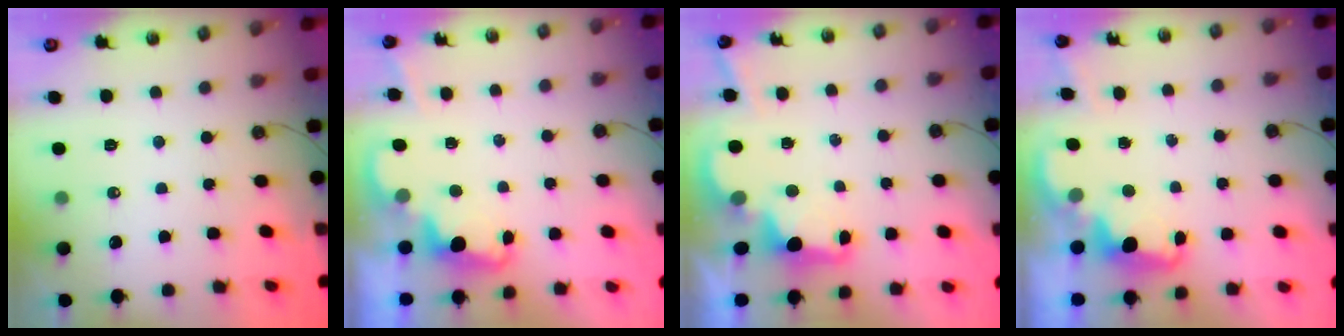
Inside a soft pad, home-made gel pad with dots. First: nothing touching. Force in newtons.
{"total": 2.3, "press": 2.2, "slide": 0.6}
{"total": 2.5, "press": 2.4, "slide": 0.8}
{"total": 2.4, "press": 2.3, "slide": 0.5}